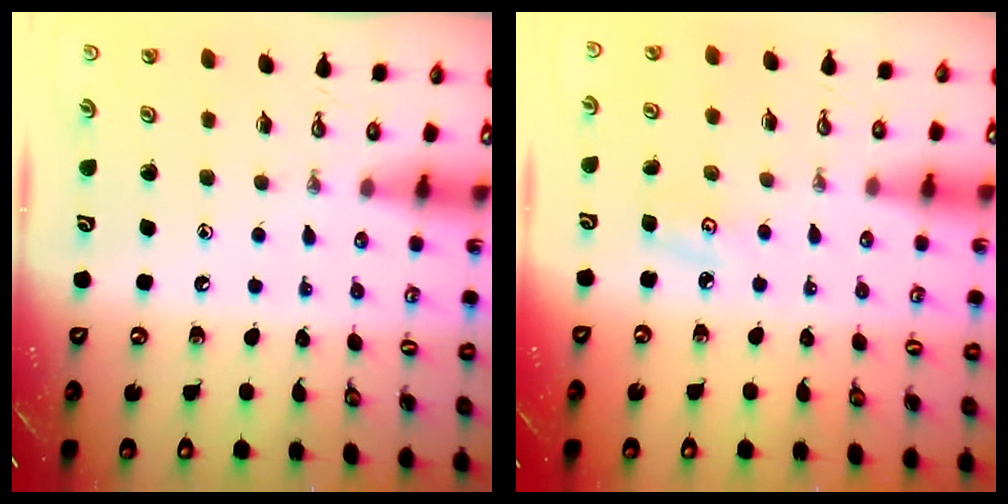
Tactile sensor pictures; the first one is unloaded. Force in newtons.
{"total": 3.7, "press": 3.7, "slide": 0.4}